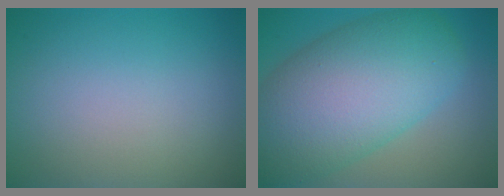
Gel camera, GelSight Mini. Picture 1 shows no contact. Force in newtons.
{"total": 12.0, "press": 12.0, "slide": 0.4}